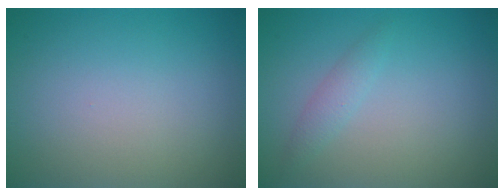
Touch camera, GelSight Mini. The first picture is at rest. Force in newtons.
{"total": 1.3, "press": 1.3, "slide": 0.0}